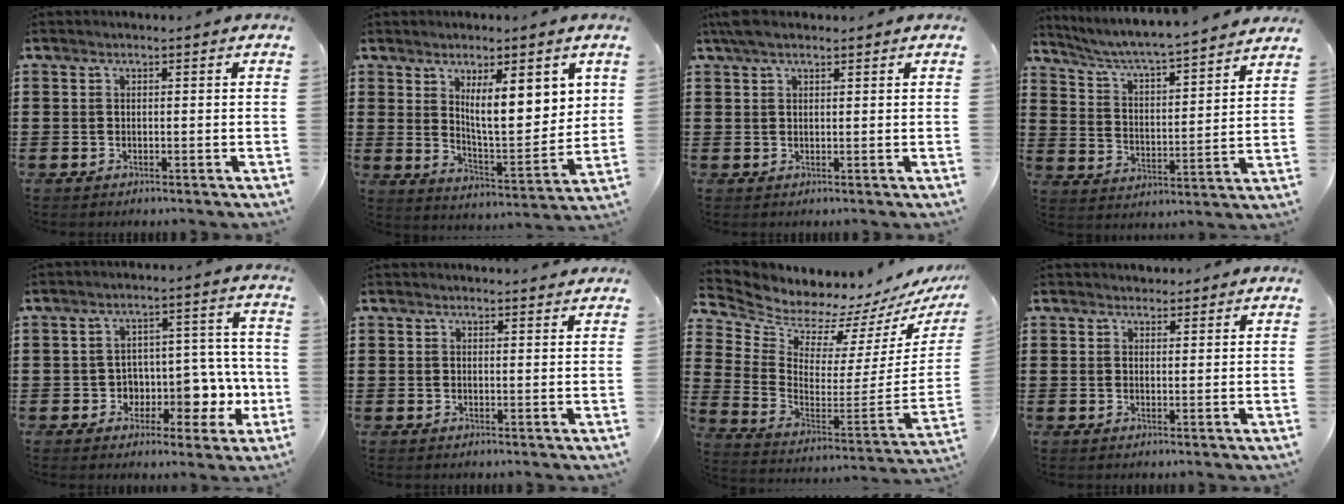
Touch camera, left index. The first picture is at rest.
{"total": 8.8, "force": [4.5, 2.6, 7.0], "torque": [-0.105, -0.030, 0.071]}
{"total": 2.6, "force": [1.9, 1.2, 1.3], "torque": [-0.029, 0.006, 0.037]}
{"total": 4.7, "force": [4.4, -0.6, 1.4], "torque": [-0.049, -0.039, 0.066]}
{"total": 6.4, "force": [-1.1, 5.5, 3.0], "torque": [-0.053, -0.003, -0.017]}
{"total": 1.2, "force": [1.2, 0.1, 0.1], "torque": [-0.005, 0.000, 0.024]}
{"total": 5.1, "force": [5.0, 1.1, 0.0], "torque": [-0.038, -0.069, 0.083]}
{"total": 1.6, "force": [1.5, 0.6, 0.1], "torque": [0.003, 0.002, 0.028]}